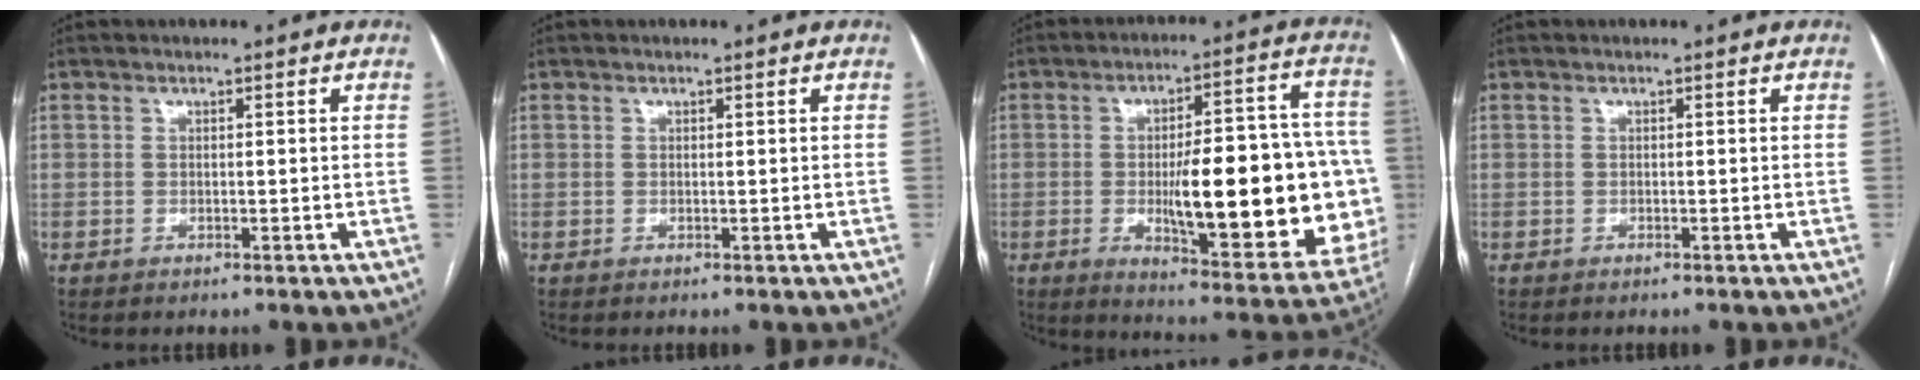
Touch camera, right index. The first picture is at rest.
{"total": 0.0}
{"total": 25.8, "force": [-3.3, 6.2, 24.8], "torque": [-0.272, 0.015, -0.027]}
{"total": 0.0}